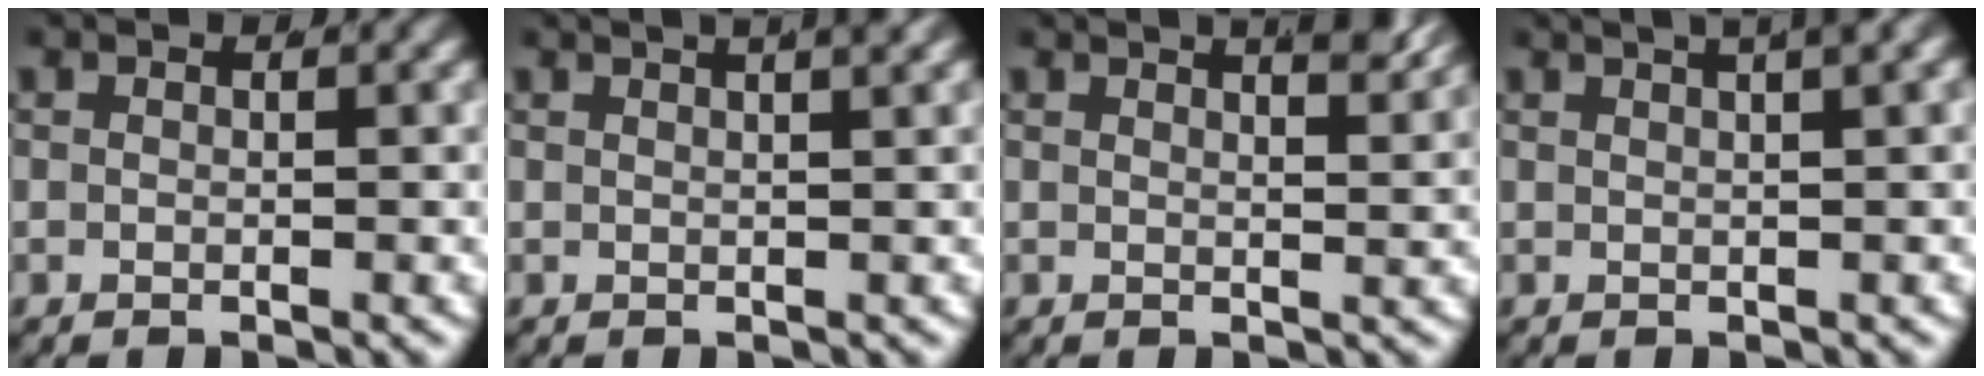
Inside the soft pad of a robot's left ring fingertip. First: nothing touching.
{"total": 4.3, "force": [2.8, 0.8, 3.2], "torque": [-0.027, 0.020, 0.038]}
{"total": 4.0, "force": [3.0, 0.4, 2.6], "torque": [-0.026, -0.002, 0.049]}
{"total": 5.6, "force": [3.4, 1.4, 4.2], "torque": [-0.039, 0.027, 0.046]}